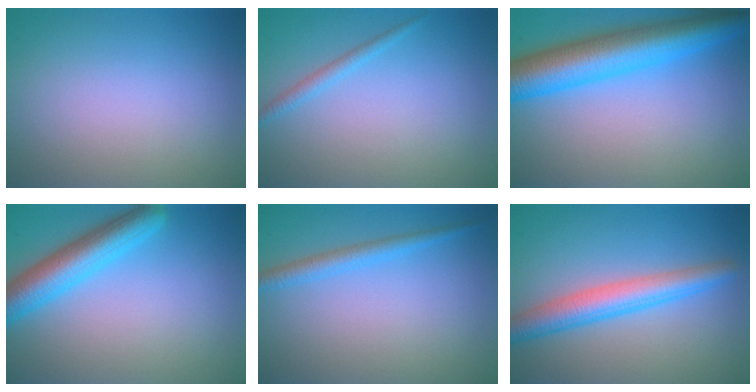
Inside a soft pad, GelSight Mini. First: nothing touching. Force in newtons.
{"total": 1.3, "press": 1.3, "slide": 0.0}
{"total": 9.2, "press": 9.2, "slide": 0.3}
{"total": 5.6, "press": 5.6, "slide": 0.3}
{"total": 2.1, "press": 2.1, "slide": 0.1}
{"total": 4.8, "press": 4.8, "slide": 0.1}